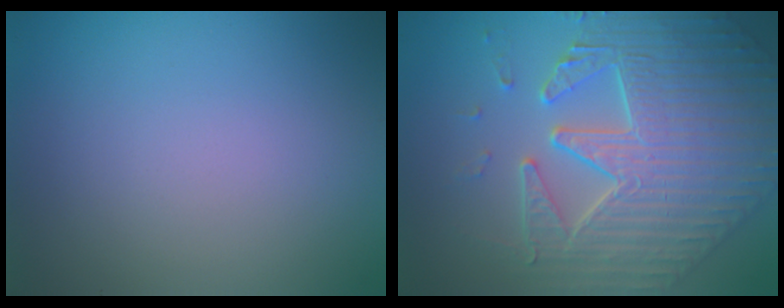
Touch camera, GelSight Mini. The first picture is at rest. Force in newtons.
{"total": 6.8, "press": 5.9, "slide": 3.4}